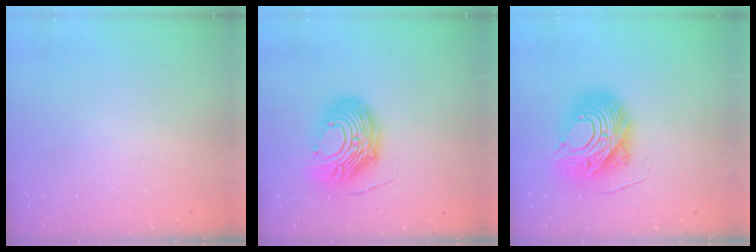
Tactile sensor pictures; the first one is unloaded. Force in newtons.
{"total": 14.6, "press": 14.6, "slide": 1.5}
{"total": 14.3, "press": 14.3, "slide": 1.4}